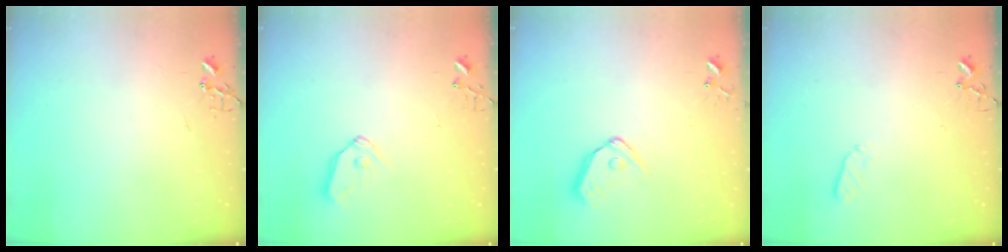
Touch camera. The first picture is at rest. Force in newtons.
{"total": 8.4, "press": 8.4, "slide": 0.5}
{"total": 10.3, "press": 10.2, "slide": 1.4}
{"total": 3.5, "press": 3.4, "slide": 0.5}